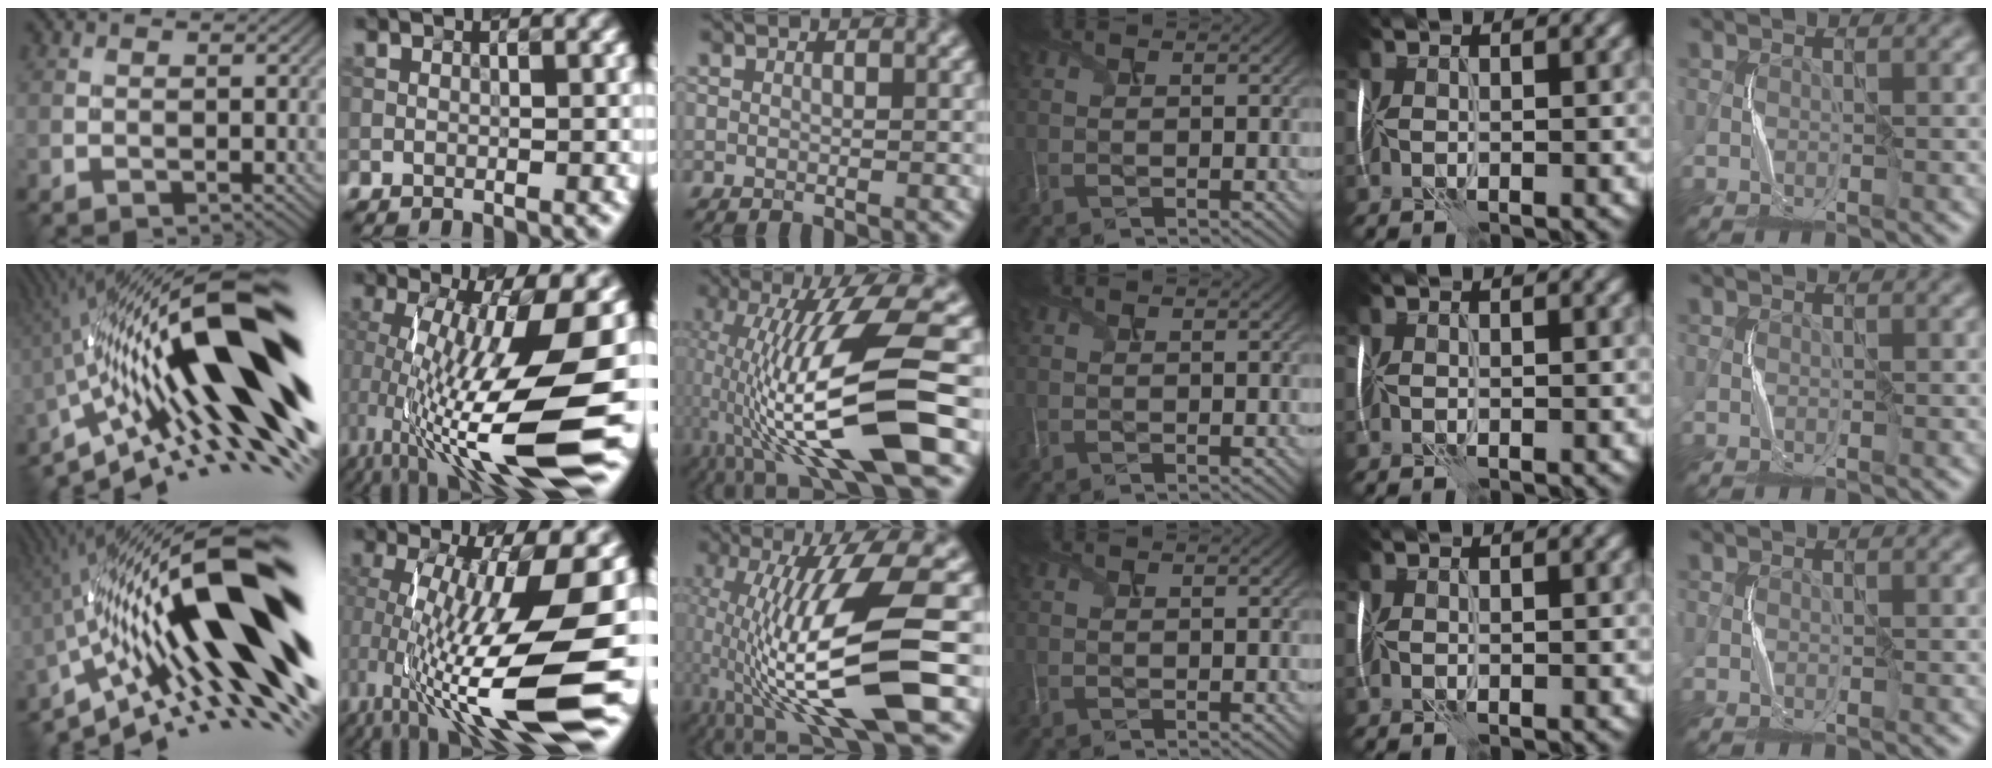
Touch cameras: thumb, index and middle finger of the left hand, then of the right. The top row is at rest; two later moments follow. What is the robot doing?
{"motion": "shake", "object": "plastic piggy bank"}